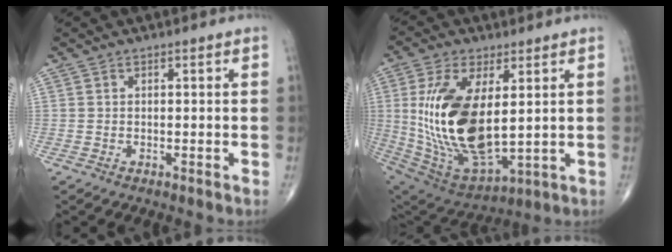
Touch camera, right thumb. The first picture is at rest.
{"total": 21.4, "force": [2.5, 10.2, 18.7], "torque": [-0.376, -0.025, 0.065]}